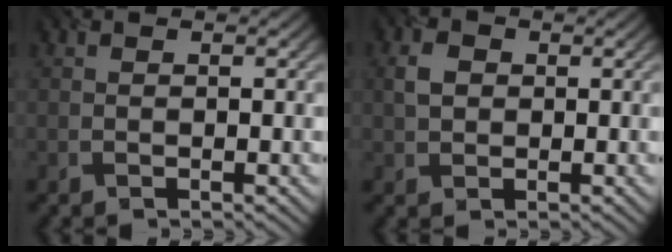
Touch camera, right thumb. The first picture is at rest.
{"total": 2.2, "force": [0.4, 2.0, 1.0], "torque": [-0.028, 0.005, 0.003]}